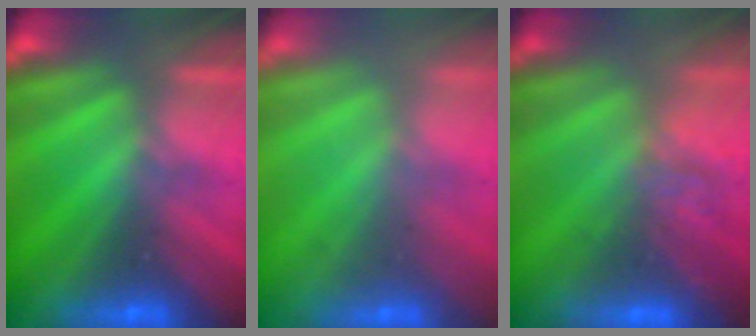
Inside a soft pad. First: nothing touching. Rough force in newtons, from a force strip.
{"total": 2.2}
{"total": 2.9}